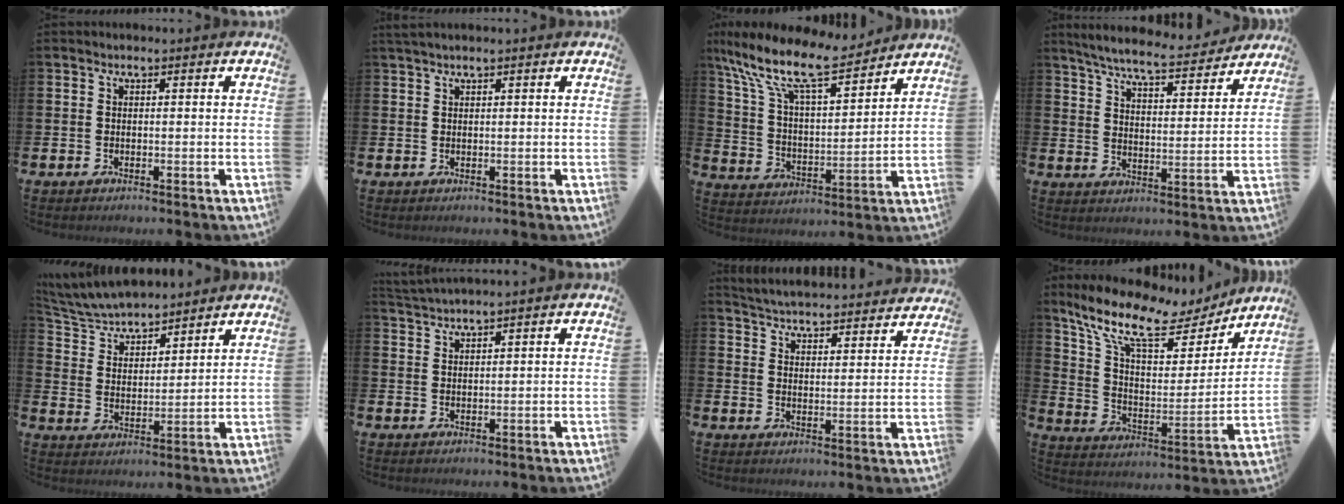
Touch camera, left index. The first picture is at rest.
{"total": 1.0, "force": [0.9, -0.1, 0.5], "torque": [-0.015, 0.004, 0.017]}
{"total": 12.8, "force": [10.7, 3.5, 6.1], "torque": [-0.156, -0.057, 0.188]}
{"total": 7.0, "force": [6.7, 0.5, 2.2], "torque": [-0.063, -0.046, 0.113]}
{"total": 6.6, "force": [6.4, 1.1, 1.1], "torque": [-0.052, -0.040, 0.113]}
{"total": 2.0, "force": [2.0, -0.6, -0.1], "torque": [-0.006, -0.005, 0.039]}
{"total": 5.0, "force": [5.0, 0.4, 0.1], "torque": [-0.020, -0.045, 0.086]}
{"total": 12.1, "force": [10.0, 4.1, 5.5], "torque": [-0.148, -0.053, 0.172]}